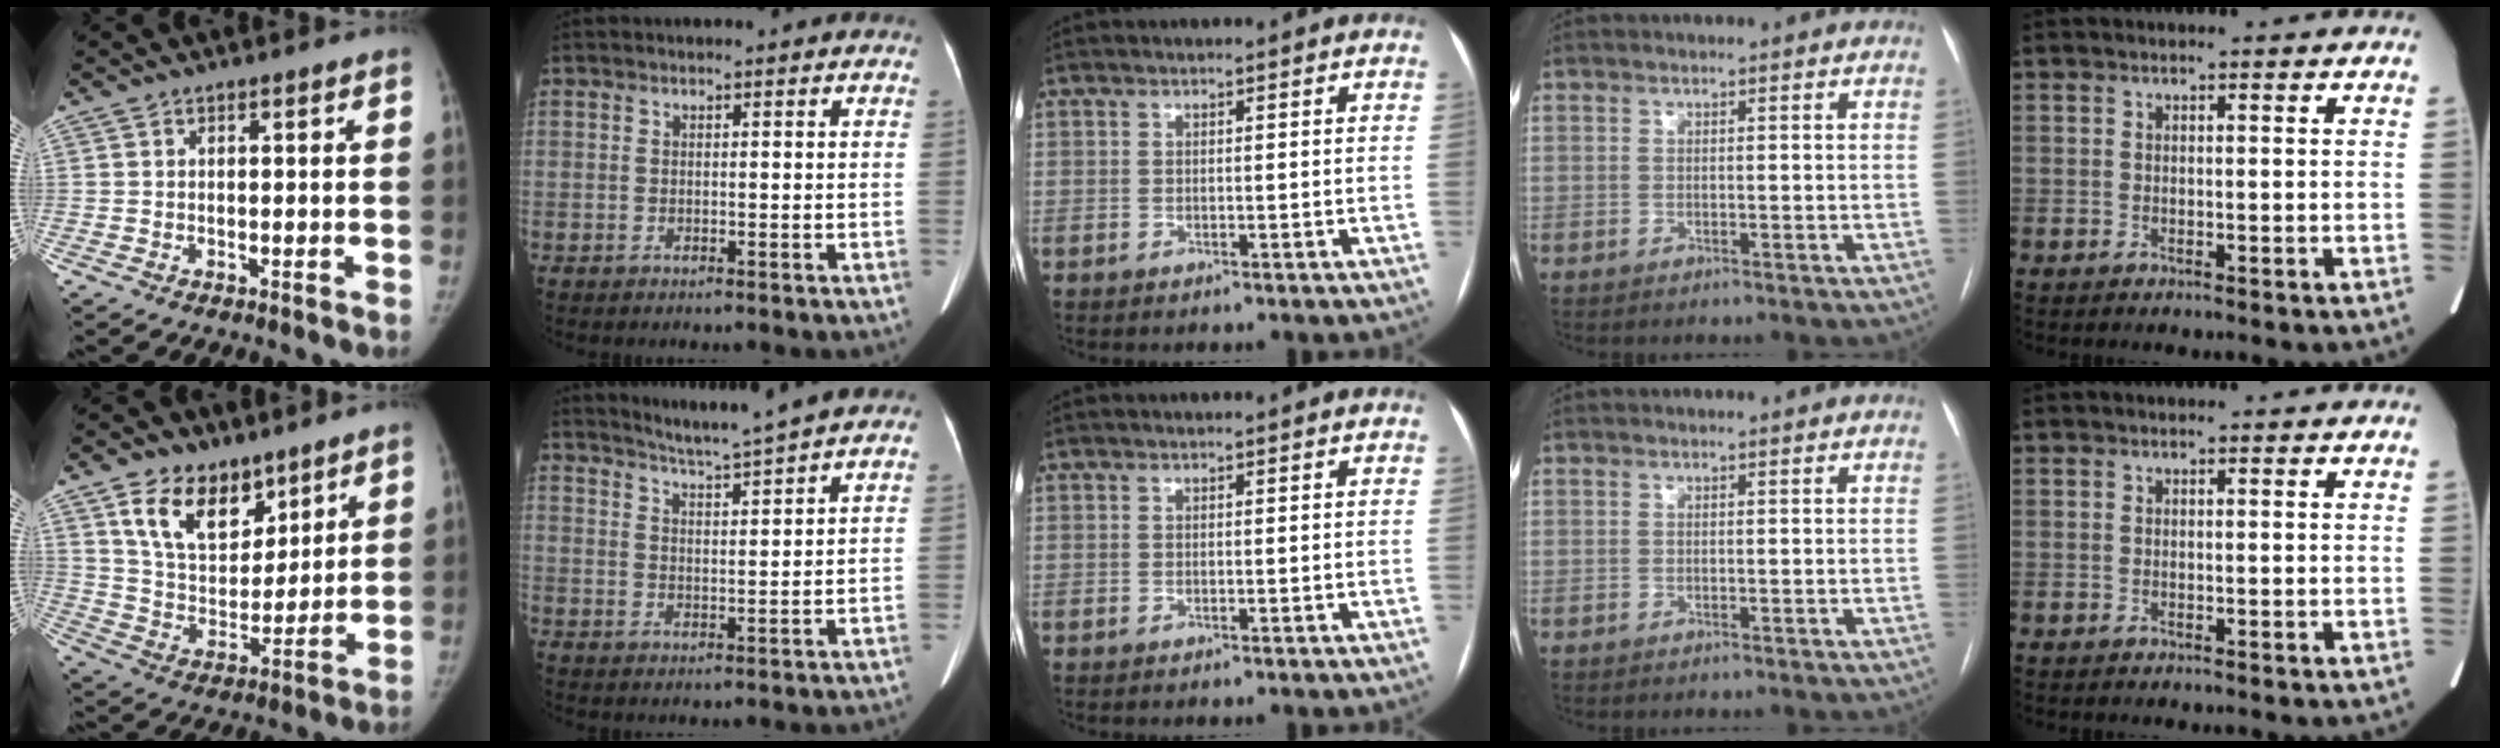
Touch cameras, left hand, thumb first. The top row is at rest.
{"thumb": {"total": 13.9, "force": [8.6, 8.5, 7.0], "torque": [-0.080, -0.055, 0.160]}, "index": {"total": 5.7, "force": [5.2, -1.8, 1.6], "torque": [-0.036, -0.011, 0.095]}}